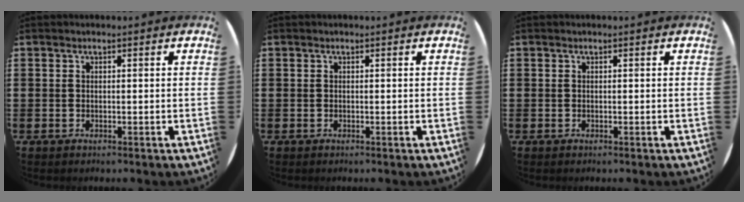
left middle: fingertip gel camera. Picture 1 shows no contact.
{"total": 0.0}
{"total": 0.0}